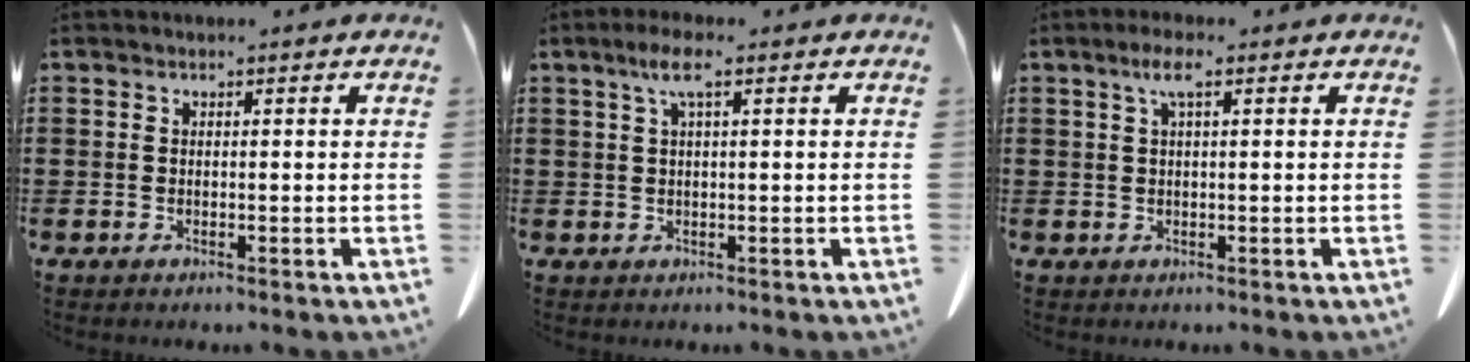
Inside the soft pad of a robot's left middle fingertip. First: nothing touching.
{"total": 3.5, "force": [1.4, 0.6, 3.2], "torque": [-0.066, 0.006, 0.022]}
{"total": 2.9, "force": [1.1, 0.6, 2.6], "torque": [-0.054, 0.007, 0.017]}